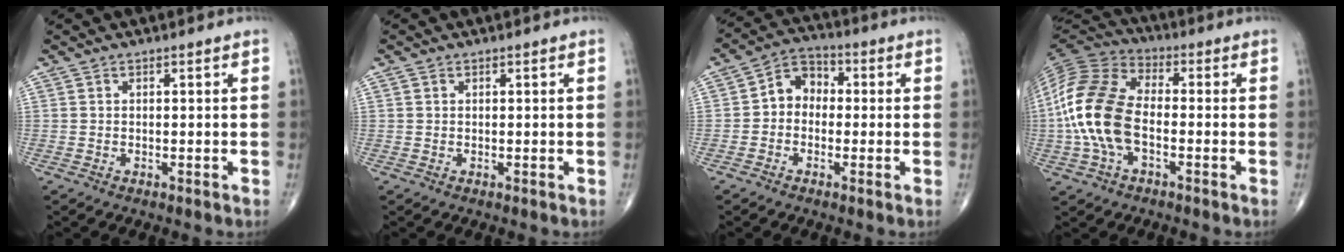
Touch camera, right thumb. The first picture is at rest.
{"total": 0.5, "force": [0.2, 0.4, 0.2], "torque": [-0.003, 0.001, 0.005]}
{"total": 6.5, "force": [-0.4, 5.3, 3.7], "torque": [-0.036, 0.027, -0.026]}
{"total": 16.5, "force": [-2.3, 9.6, 13.3], "torque": [-0.285, 0.031, -0.051]}